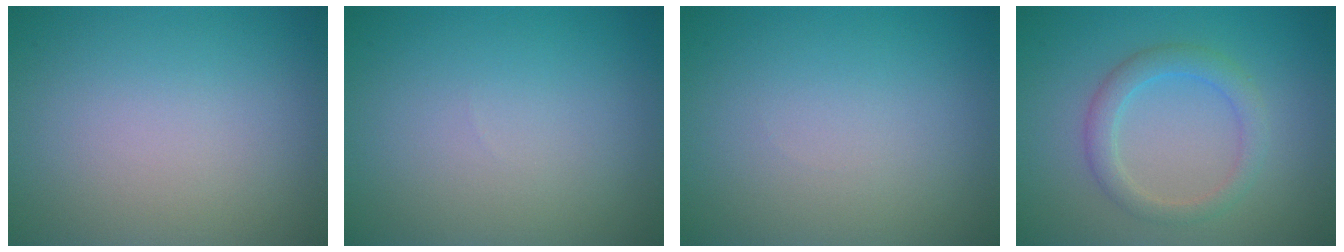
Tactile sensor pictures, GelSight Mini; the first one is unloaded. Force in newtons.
{"total": 0.0}
{"total": 0.0}
{"total": 2.7, "press": 2.6, "slide": 0.3}